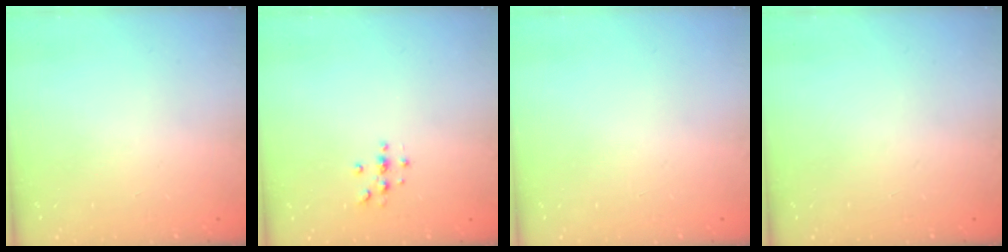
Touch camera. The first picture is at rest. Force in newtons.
{"total": 3.0, "press": 3.0, "slide": 0.4}
{"total": 0.0}
{"total": 0.0}